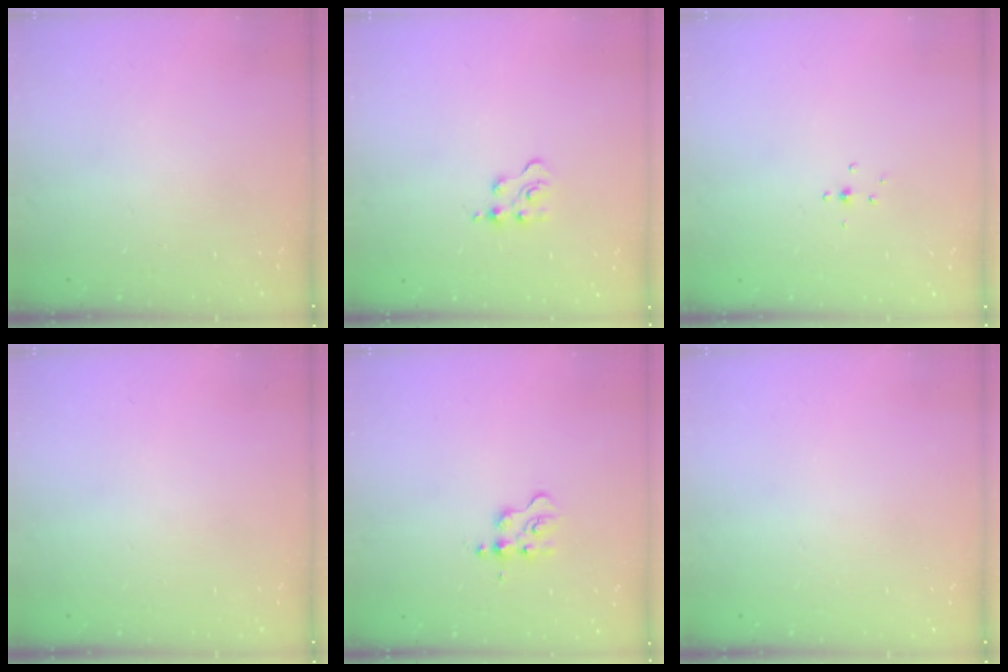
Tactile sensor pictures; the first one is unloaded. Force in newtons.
{"total": 3.5, "press": 3.5, "slide": 0.4}
{"total": 3.0, "press": 2.9, "slide": 0.8}
{"total": 0.0}
{"total": 2.4, "press": 2.4, "slide": 0.3}
{"total": 0.0}